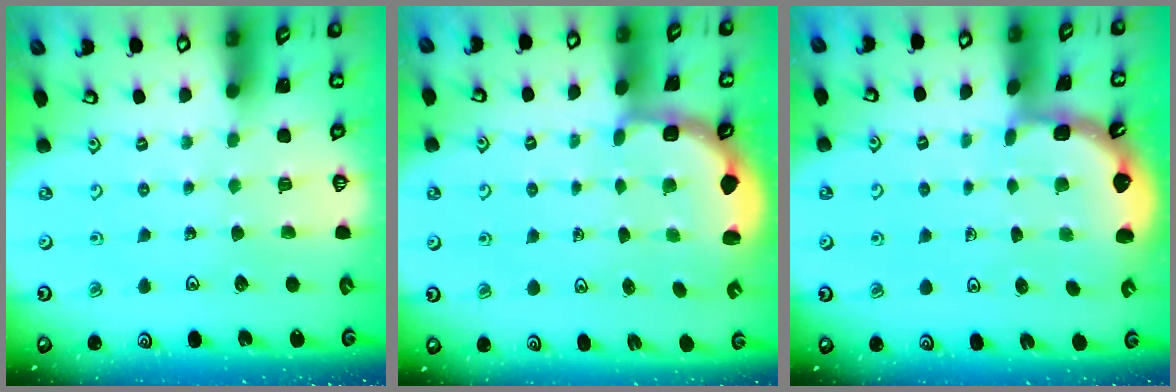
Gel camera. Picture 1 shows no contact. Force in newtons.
{"total": 2.8, "press": 2.2, "slide": 1.7}
{"total": 2.0, "press": 2.0, "slide": 0.2}